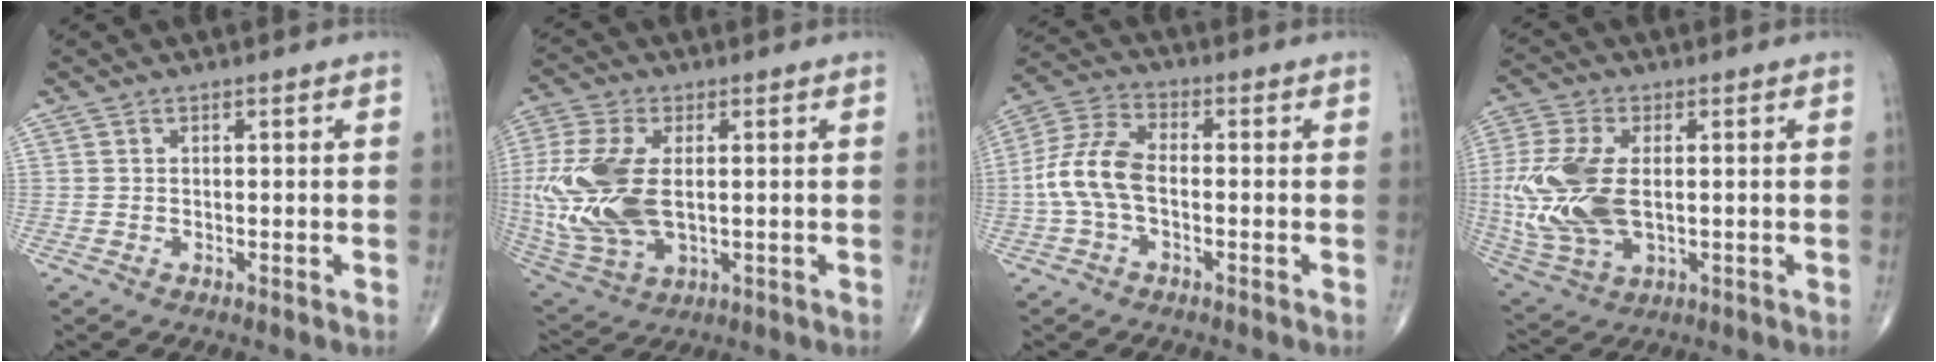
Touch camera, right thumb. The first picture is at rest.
{"total": 18.9, "force": [0.5, 10.7, 15.6], "torque": [-0.370, -0.015, 0.019]}
{"total": 9.3, "force": [-1.4, 5.1, 7.7], "torque": [-0.170, 0.030, -0.035]}
{"total": 16.4, "force": [0.1, 9.3, 13.5], "torque": [-0.317, -0.010, 0.010]}